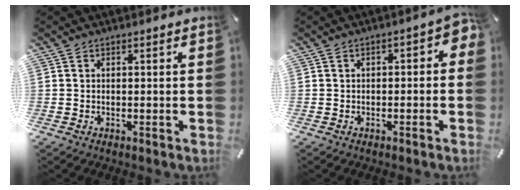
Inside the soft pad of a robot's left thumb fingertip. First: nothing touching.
{"total": 3.5, "force": [-1.0, 2.0, 2.8], "torque": [-0.041, 0.012, -0.021]}